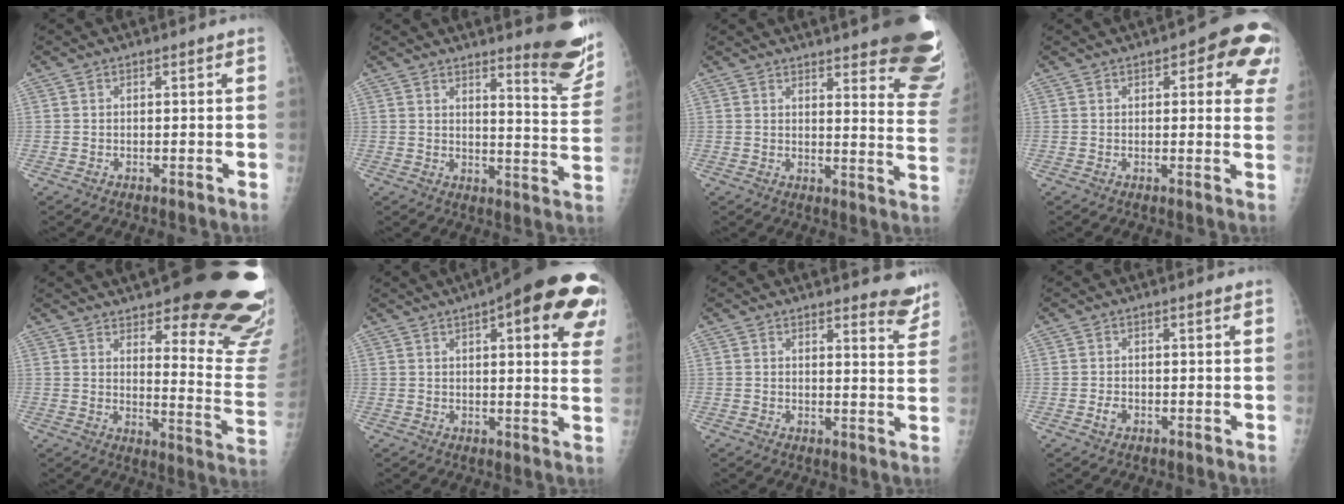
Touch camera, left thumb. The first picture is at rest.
{"total": 12.6, "force": [9.6, 2.3, 7.9], "torque": [-0.069, -0.082, 0.116]}
{"total": 22.0, "force": [16.3, 4.8, 14.0], "torque": [-0.137, -0.101, 0.181]}
{"total": 11.4, "force": [4.8, 4.6, 9.3], "torque": [-0.058, -0.007, 0.044]}
{"total": 27.0, "force": [20.2, 6.4, 16.7], "torque": [-0.175, -0.133, 0.248]}
{"total": 21.4, "force": [9.8, 6.2, 18.0], "torque": [-0.202, -0.005, 0.112]}
{"total": 5.6, "force": [5.2, 1.3, 1.8], "torque": [0.000, -0.041, 0.048]}
{"total": 1.4, "force": [-0.5, 1.0, 0.9], "torque": [-0.015, 0.002, -0.008]}